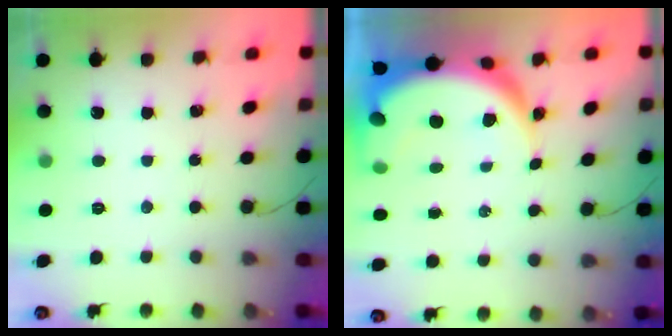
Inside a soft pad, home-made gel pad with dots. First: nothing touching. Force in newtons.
{"total": 11.1, "press": 11.0, "slide": 1.1}